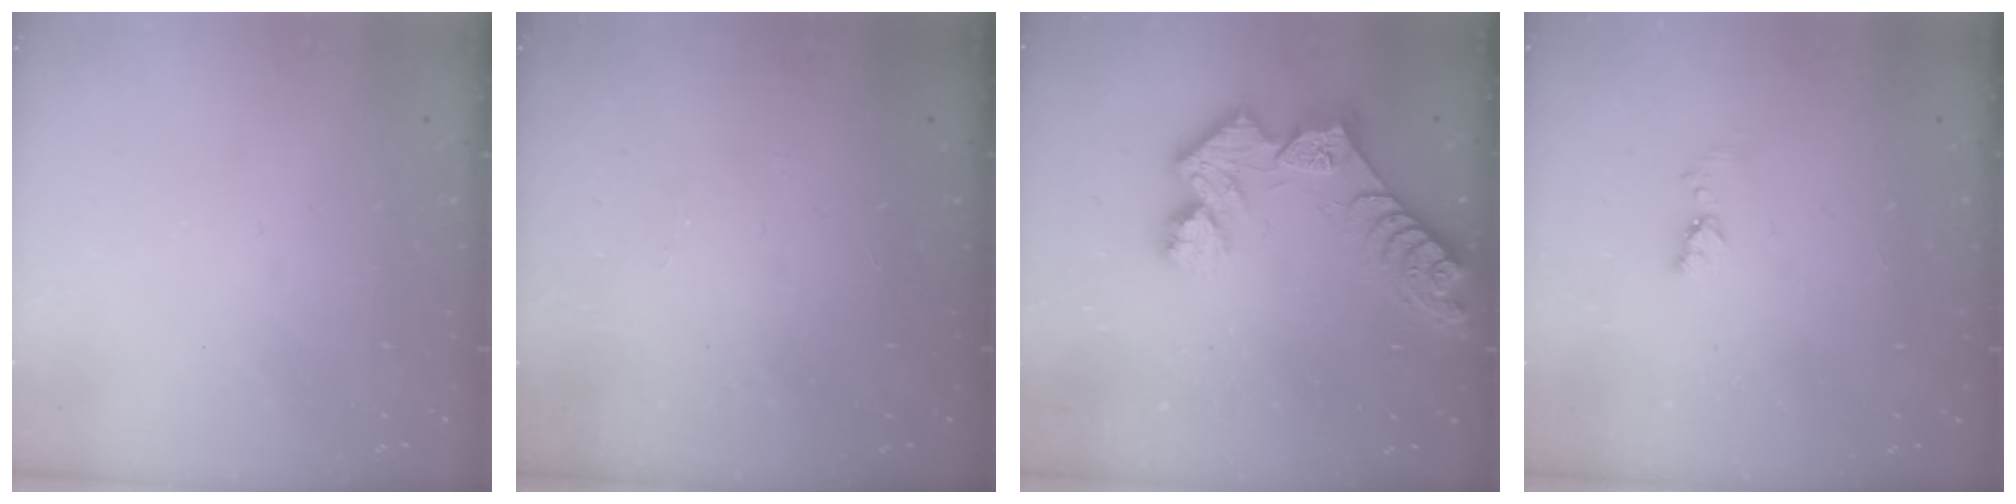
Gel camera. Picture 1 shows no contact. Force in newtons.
{"total": 2.0, "press": 1.9, "slide": 0.8}
{"total": 11.0, "press": 10.9, "slide": 1.1}
{"total": 4.9, "press": 4.8, "slide": 0.8}